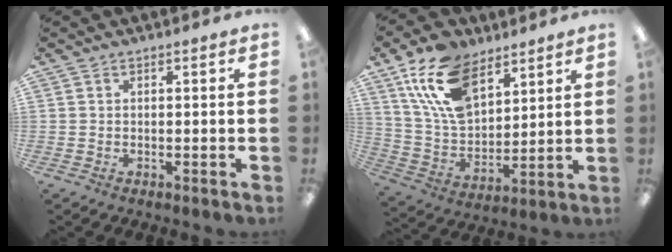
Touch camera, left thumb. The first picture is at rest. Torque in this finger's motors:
{"motor_torque": [0.08, 0.70, 0.98, -1.21, 0.14]}